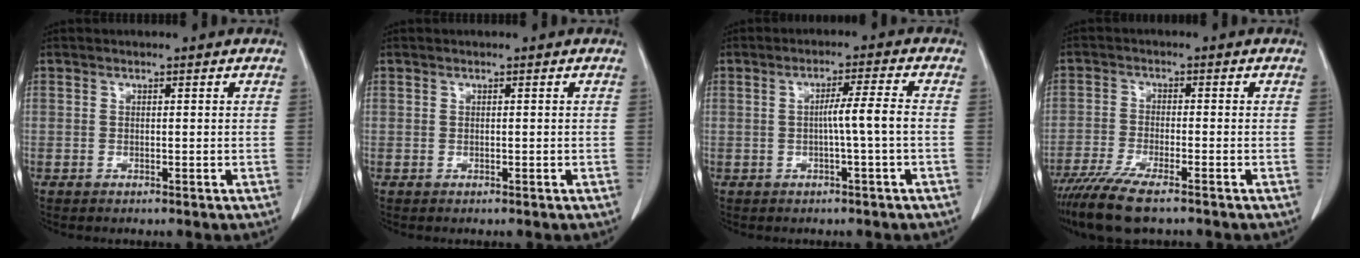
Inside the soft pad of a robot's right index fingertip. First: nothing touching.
{"total": 0.0}
{"total": 4.9, "force": [-0.6, -0.3, 4.8], "torque": [-0.082, 0.010, -0.008]}
{"total": 9.7, "force": [-7.1, 2.3, 6.2], "torque": [-0.117, -0.024, -0.120]}